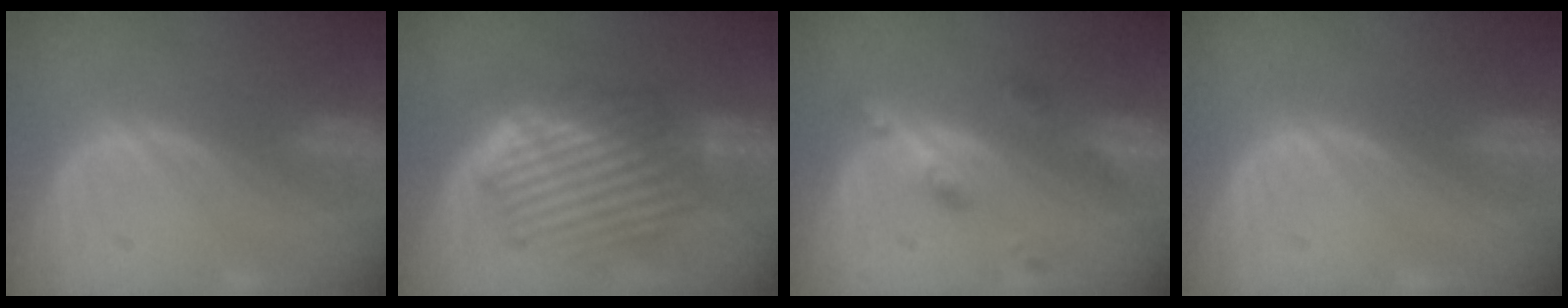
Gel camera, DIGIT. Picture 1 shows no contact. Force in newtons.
{"total": 8.4, "press": 7.8, "slide": 3.1}
{"total": 4.8, "press": 4.3, "slide": 2.0}
{"total": 0.0}